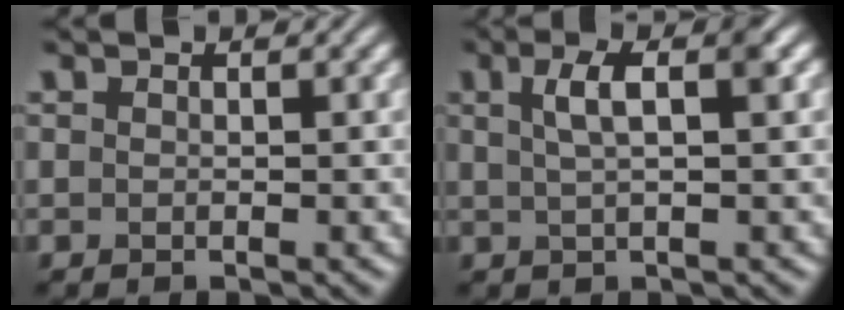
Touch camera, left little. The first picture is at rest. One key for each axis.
{"total": 3.6, "fx": 1.0, "fy": 1.0, "fz": 3.3, "tx": -0.051, "ty": 0.010, "tz": 0.015}